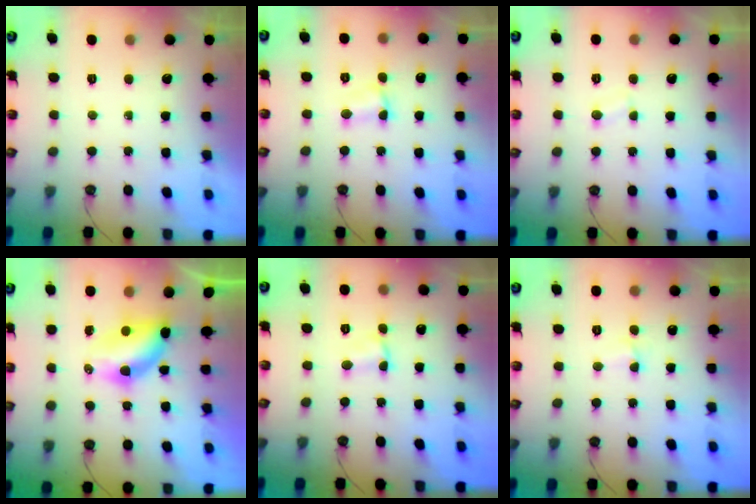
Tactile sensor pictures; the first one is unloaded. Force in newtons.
{"total": 3.9, "press": 3.8, "slide": 0.6}
{"total": 1.8, "press": 1.8, "slide": 0.2}
{"total": 5.8, "press": 5.8, "slide": 0.5}
{"total": 1.7, "press": 1.7, "slide": 0.3}
{"total": 2.6, "press": 2.5, "slide": 0.5}